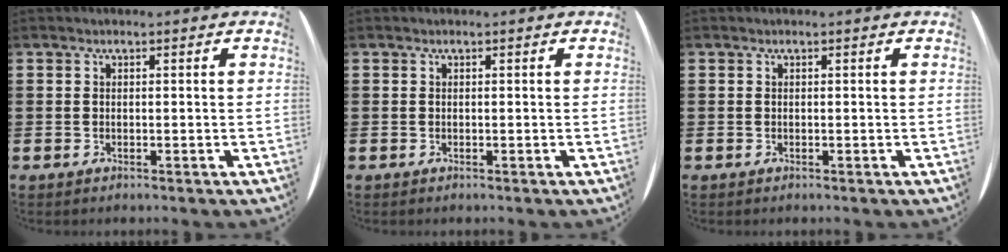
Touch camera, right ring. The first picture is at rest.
{"total": 0.0}
{"total": 0.0}